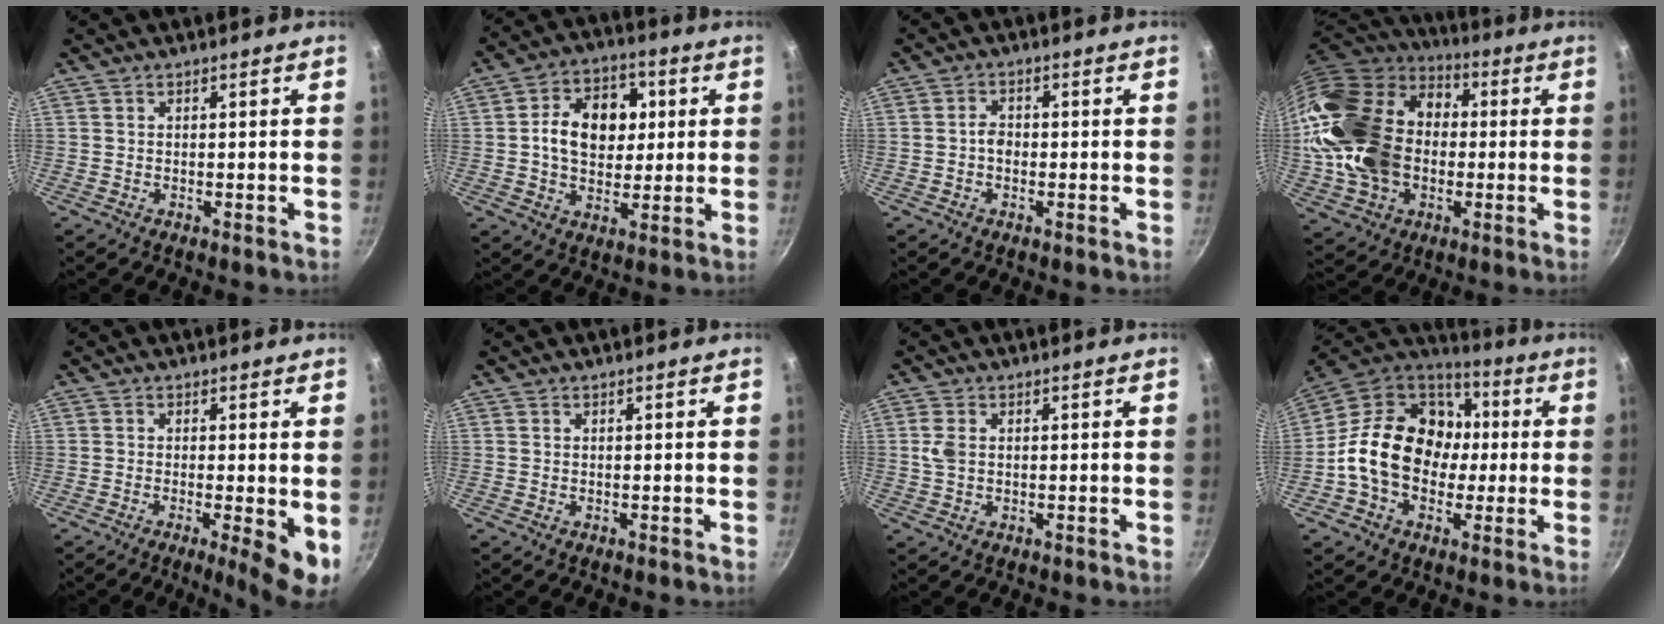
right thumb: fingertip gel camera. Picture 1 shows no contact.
{"total": 13.3, "force": [1.8, 9.8, 8.7], "torque": [-0.098, 0.010, 0.019]}
{"total": 2.4, "force": [-0.5, 1.8, 1.5], "torque": [-0.015, 0.013, -0.010]}
{"total": 27.2, "force": [0.3, 20.0, 18.4], "torque": [-0.349, 0.049, 0.013]}
{"total": 6.8, "force": [-1.2, 1.4, 6.6], "torque": [-0.090, -0.011, -0.015]}
{"total": 0.0}
{"total": 3.0, "force": [0.4, 2.0, 2.2], "torque": [-0.049, 0.003, 0.007]}
{"total": 21.5, "force": [-0.5, 16.6, 13.7], "torque": [-0.204, 0.047, -0.017]}